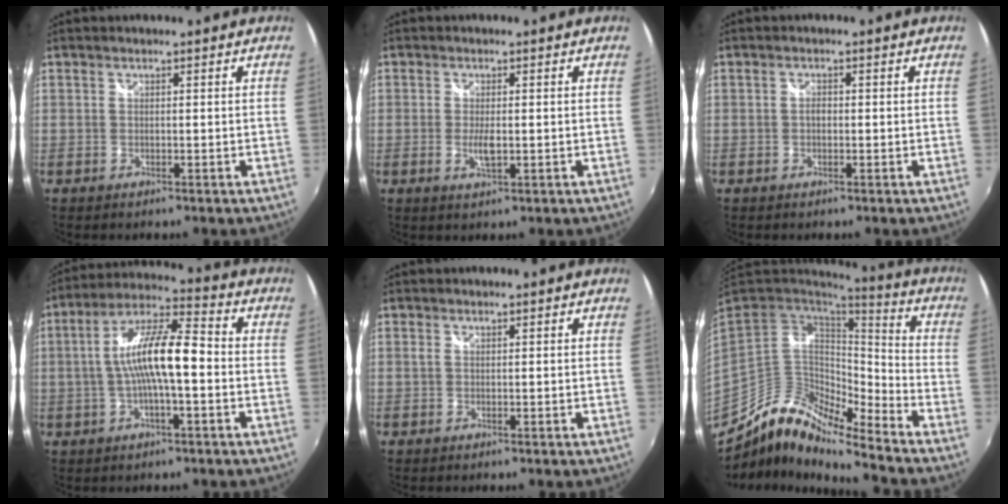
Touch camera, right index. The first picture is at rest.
{"total": 3.0, "force": [-0.6, 1.1, 2.7], "torque": [-0.052, -0.008, -0.008]}
{"total": 1.0, "force": [-0.2, 0.7, 0.7], "torque": [-0.011, 0.004, -0.005]}
{"total": 12.2, "force": [-1.4, 2.7, 11.8], "torque": [-0.222, 0.019, -0.028]}
{"total": 0.0}
{"total": 9.8, "force": [-8.2, 1.8, 5.0], "torque": [-0.085, 0.011, -0.169]}